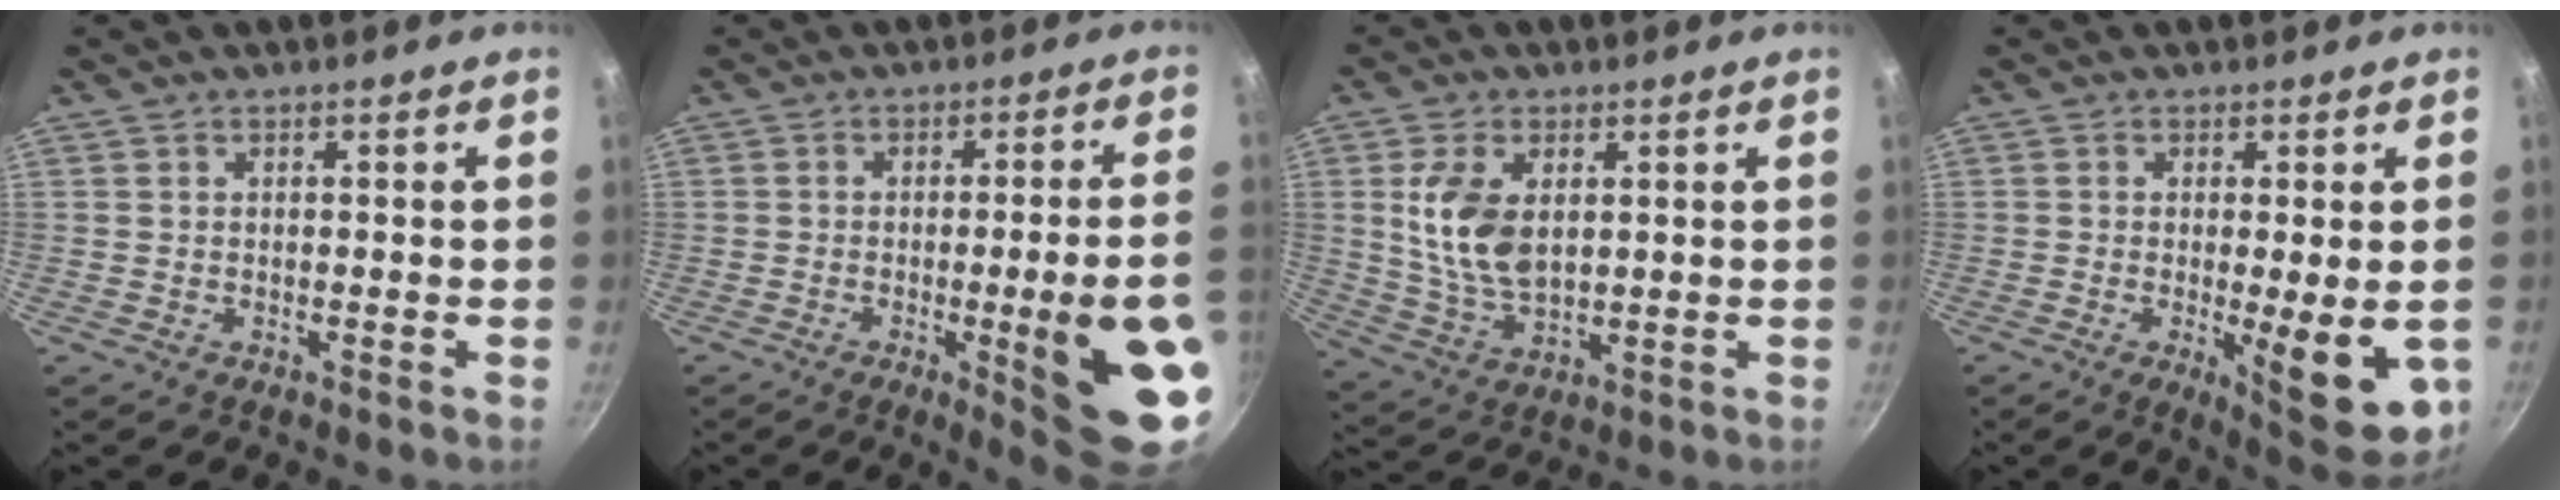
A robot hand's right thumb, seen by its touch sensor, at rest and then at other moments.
{"total": 15.7, "force": [-3.9, 2.2, 15.0], "torque": [-0.181, 0.015, -0.040]}
{"total": 11.1, "force": [2.4, 6.5, 8.7], "torque": [-0.165, -0.020, 0.054]}
{"total": 11.6, "force": [-2.0, 3.2, 11.0], "torque": [-0.135, -0.014, -0.016]}